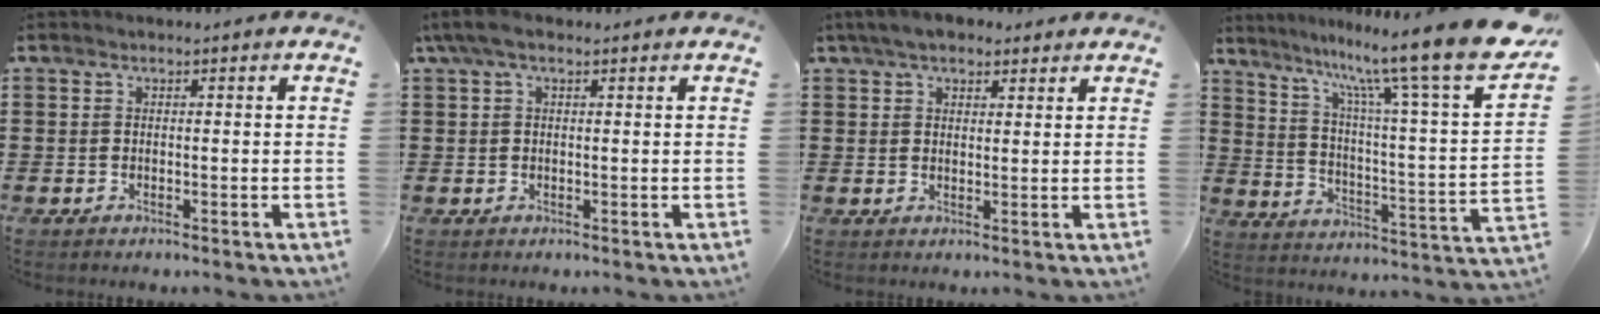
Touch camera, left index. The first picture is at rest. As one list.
[{"total": 2.9, "force": [1.0, 1.0, 2.5], "torque": [-0.056, 0.002, 0.015]}, {"total": 4.5, "force": [3.5, 1.8, 2.1], "torque": [-0.052, 0.004, 0.065]}, {"total": 14.9, "force": [12.0, -0.3, 8.9], "torque": [-0.177, -0.088, 0.188]}]